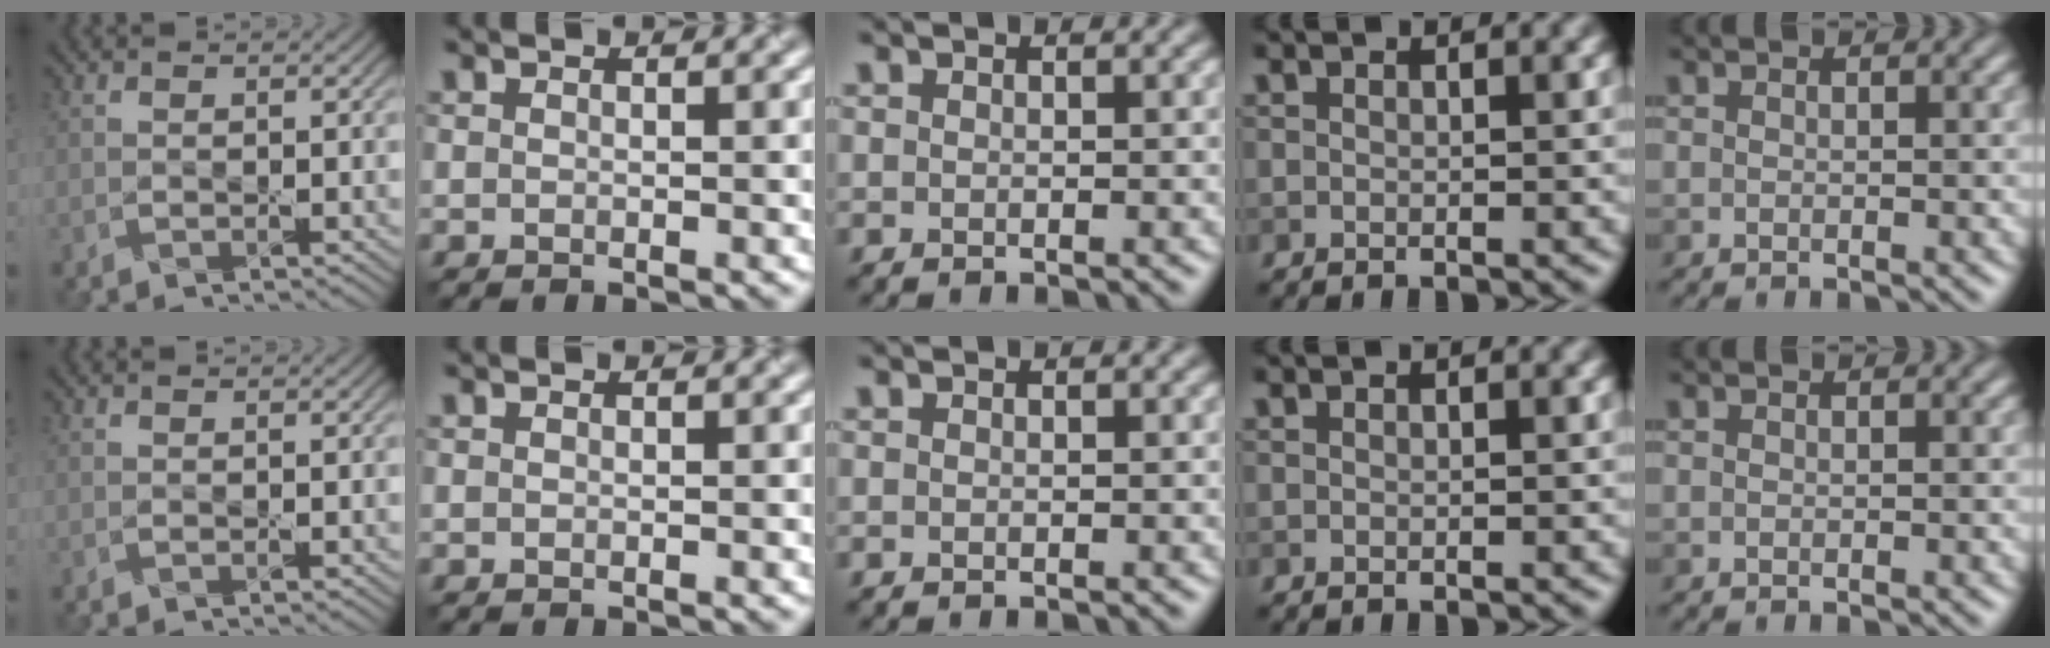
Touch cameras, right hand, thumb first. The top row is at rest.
{}